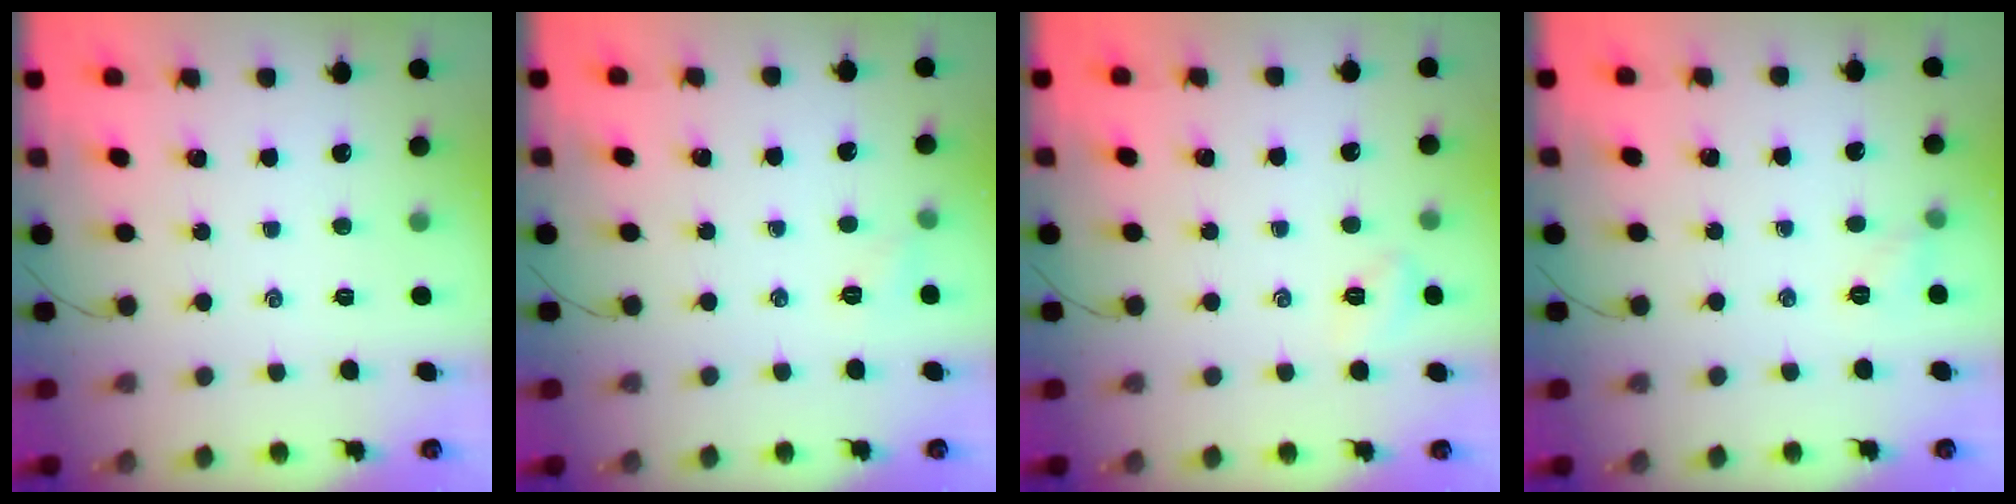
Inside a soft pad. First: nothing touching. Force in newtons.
{"total": 4.5, "press": 4.3, "slide": 1.3}
{"total": 4.4, "press": 4.2, "slide": 1.3}
{"total": 5.7, "press": 5.5, "slide": 1.4}